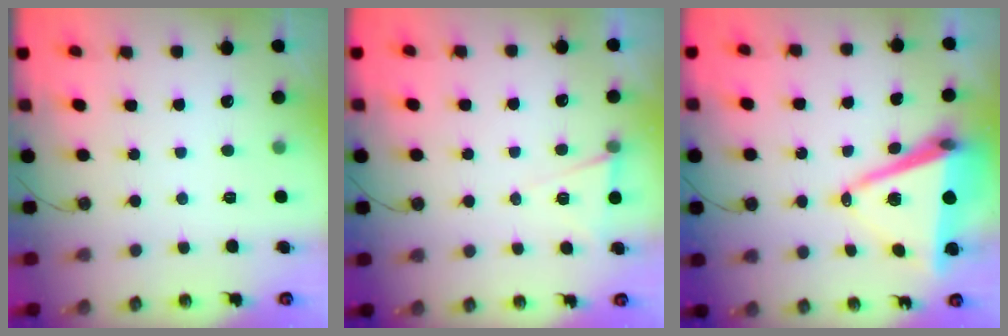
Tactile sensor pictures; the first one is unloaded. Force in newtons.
{"total": 5.8, "press": 3.6, "slide": 4.5}
{"total": 12.6, "press": 12.0, "slide": 4.0}